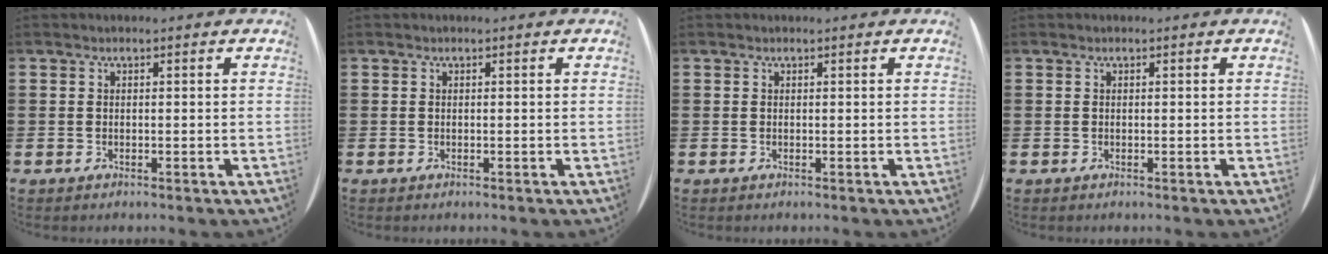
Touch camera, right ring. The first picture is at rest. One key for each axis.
{"total": 0.0}
{"total": 0.0}
{"total": 0.0}